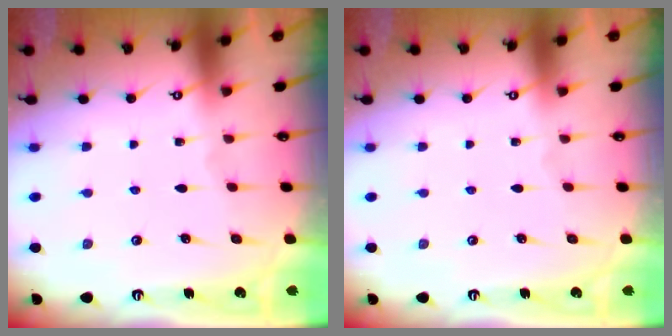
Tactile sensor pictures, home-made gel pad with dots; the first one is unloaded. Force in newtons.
{"total": 0.0}